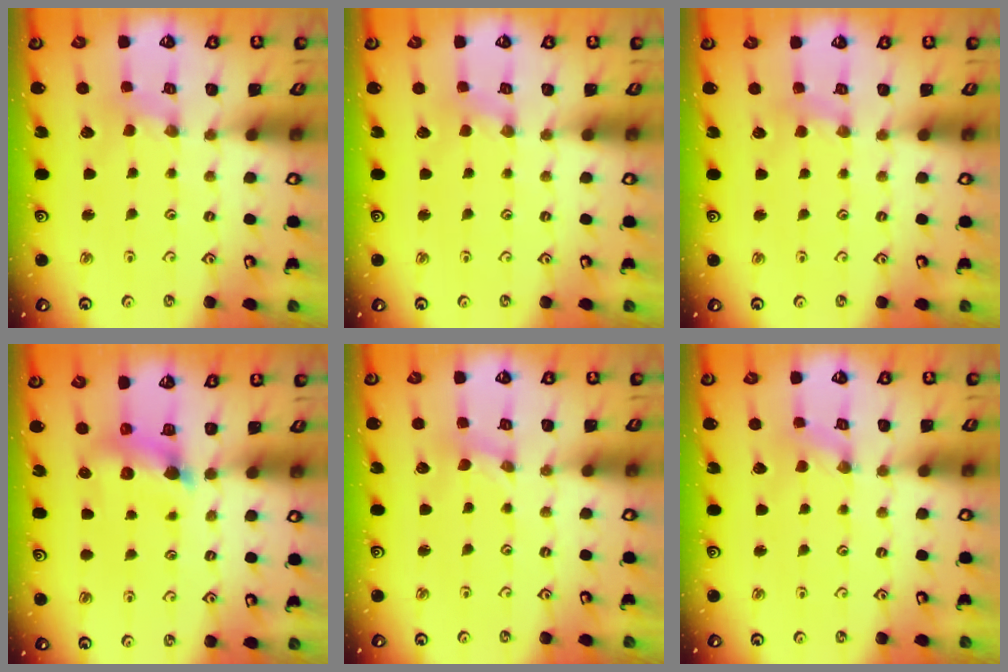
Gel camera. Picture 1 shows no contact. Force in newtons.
{"total": 0.0}
{"total": 2.3, "press": 2.3, "slide": 0.4}
{"total": 7.2, "press": 7.2, "slide": 0.6}
{"total": 0.0}
{"total": 0.8, "press": 0.8, "slide": 0.1}